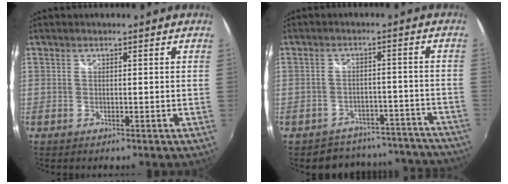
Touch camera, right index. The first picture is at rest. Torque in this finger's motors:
{"motor_torque": [0.15, -0.14, 0.45, 0.04]}